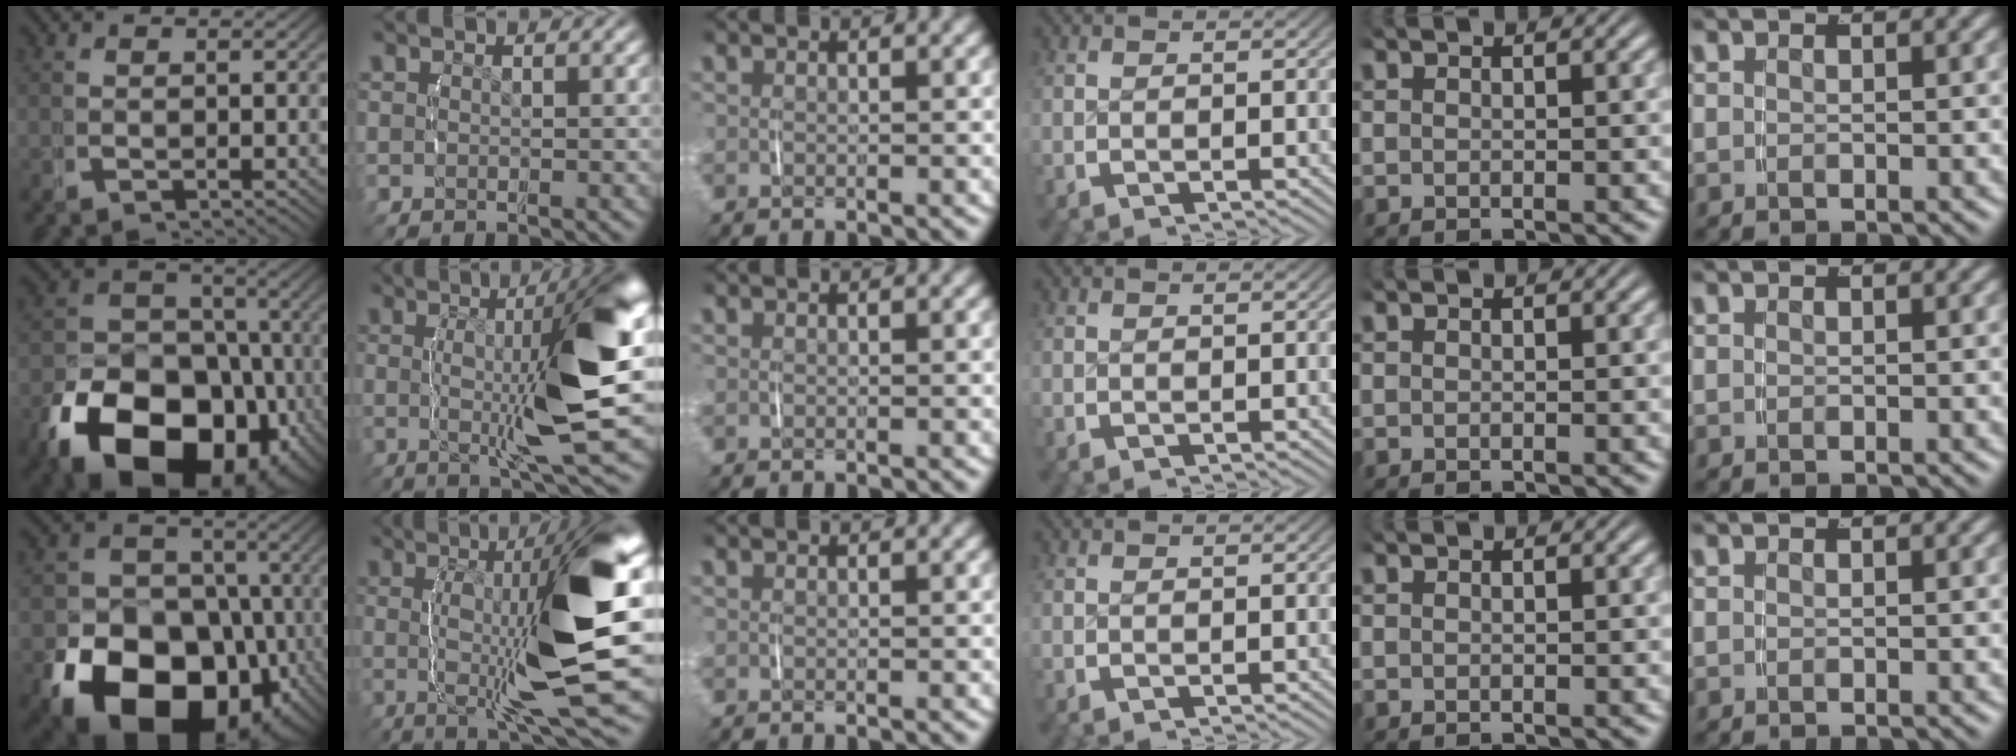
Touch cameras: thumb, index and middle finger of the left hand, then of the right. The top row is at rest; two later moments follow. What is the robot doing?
{"motion": "lift_and_place", "object": "jar lid"}